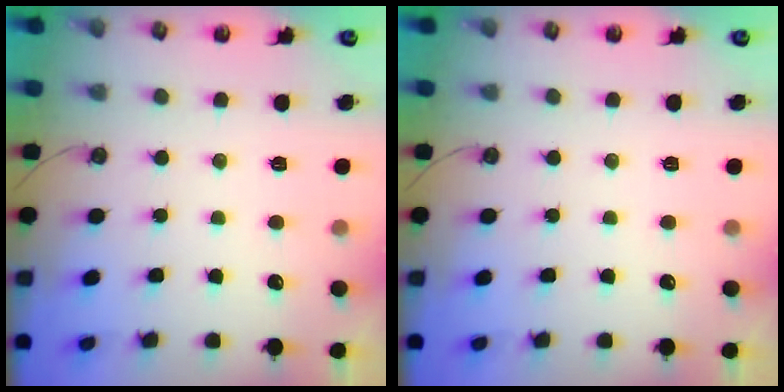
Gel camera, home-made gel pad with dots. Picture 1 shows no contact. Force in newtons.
{"total": 0.0}